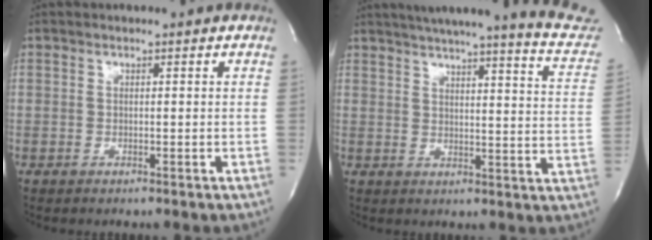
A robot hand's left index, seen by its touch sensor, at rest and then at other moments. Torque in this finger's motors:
{"motor_torque": [0.19, -0.35, 0.41, 0.05]}